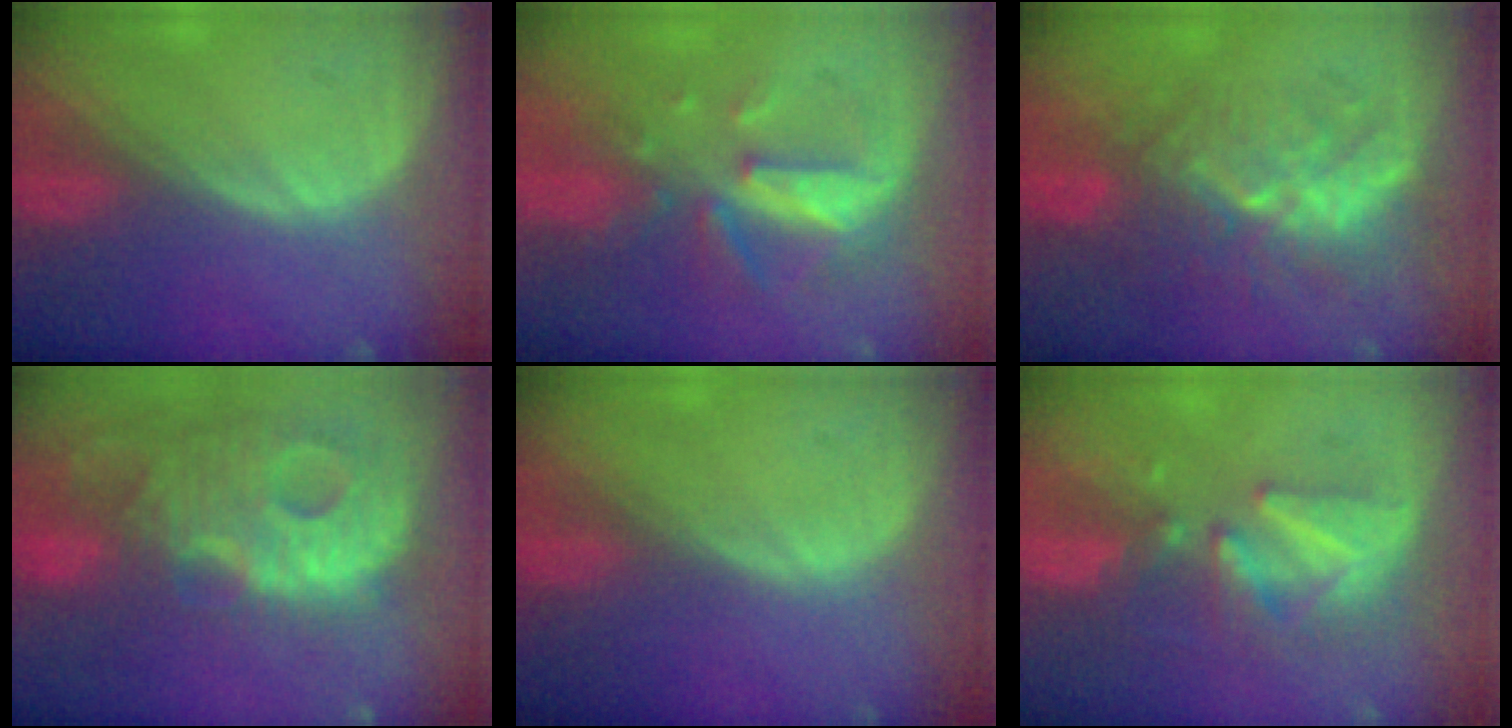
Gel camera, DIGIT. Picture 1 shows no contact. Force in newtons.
{"total": 8.1, "press": 7.5, "slide": 3.3}
{"total": 9.4, "press": 8.7, "slide": 3.8}
{"total": 14.0, "press": 12.0, "slide": 7.1}
{"total": 0.0}
{"total": 8.5, "press": 7.8, "slide": 3.4}